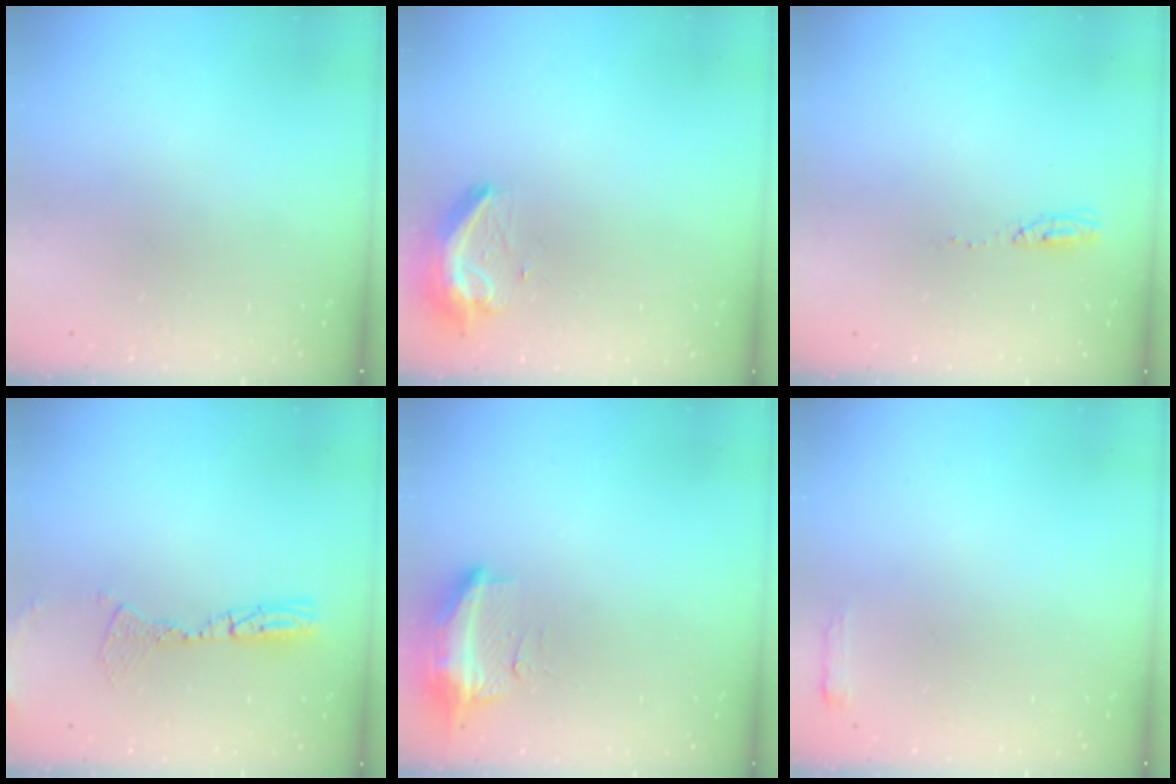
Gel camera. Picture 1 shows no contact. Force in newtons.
{"total": 10.1, "press": 10.1, "slide": 0.9}
{"total": 4.0, "press": 3.9, "slide": 1.2}
{"total": 10.0, "press": 9.7, "slide": 2.6}
{"total": 11.3, "press": 10.3, "slide": 4.7}
{"total": 2.7, "press": 2.6, "slide": 0.5}